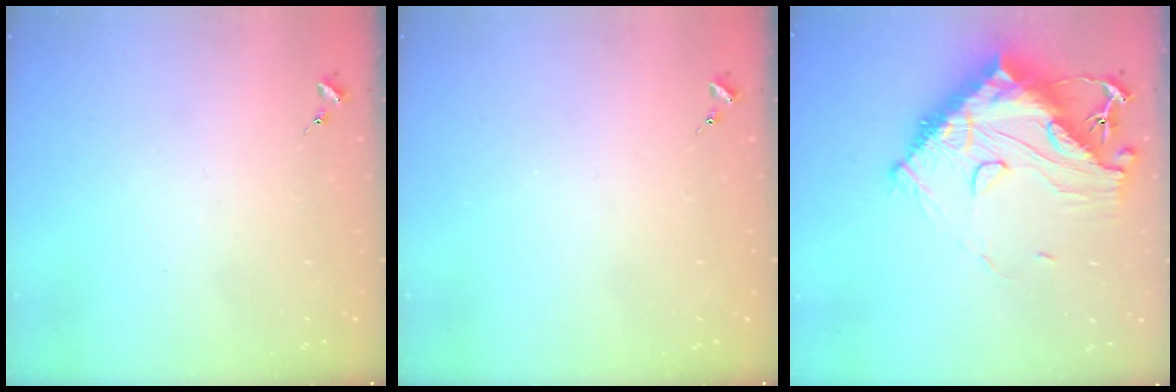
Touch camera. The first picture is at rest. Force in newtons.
{"total": 0.0}
{"total": 20.5, "press": 20.4, "slide": 1.8}